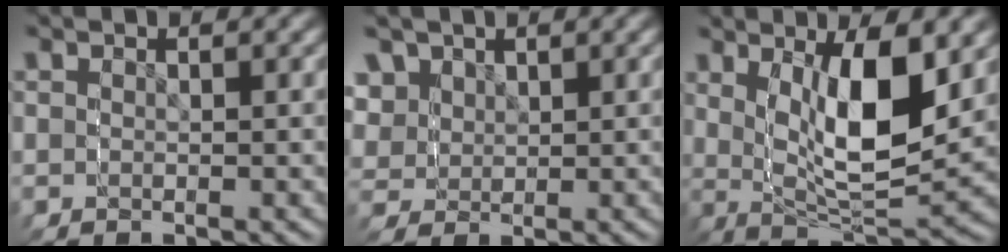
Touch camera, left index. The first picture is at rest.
{"total": 6.3, "force": [2.0, 5.9, 0.9], "torque": [-0.052, -0.022, 0.033]}
{"total": 7.9, "force": [3.9, 4.0, 5.6], "torque": [-0.126, 0.011, 0.050]}